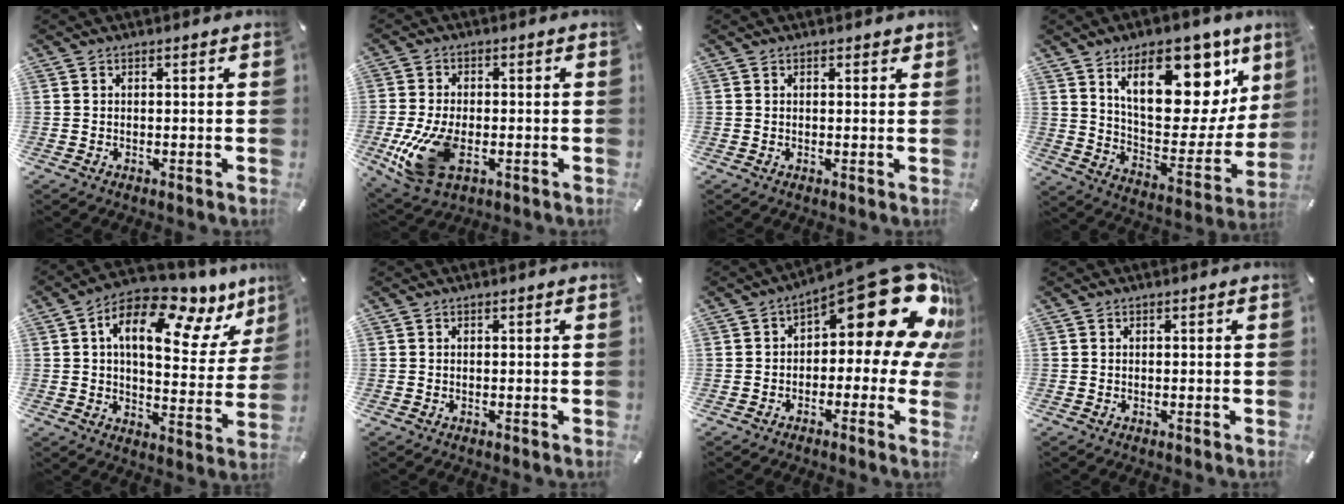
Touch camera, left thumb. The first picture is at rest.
{"total": 13.1, "force": [-3.3, 8.0, 9.9], "torque": [-0.224, -0.006, -0.056]}
{"total": 0.8, "force": [0.5, 0.5, 0.4], "torque": [0.000, -0.001, 0.006]}
{"total": 22.9, "force": [12.5, 11.6, 15.3], "torque": [-0.216, -0.075, 0.206]}
{"total": 17.4, "force": [9.1, 8.1, 12.5], "torque": [-0.189, -0.062, 0.146]}
{"total": 0.0}
{"total": 21.4, "force": [9.8, 9.2, 16.6], "torque": [-0.216, -0.068, 0.168]}
{"total": 0.0}